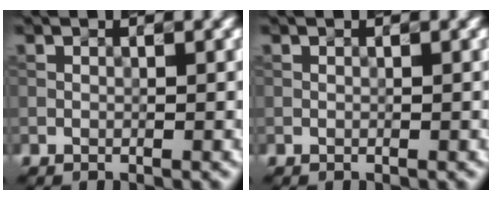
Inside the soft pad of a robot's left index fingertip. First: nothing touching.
{"total": 0.0}